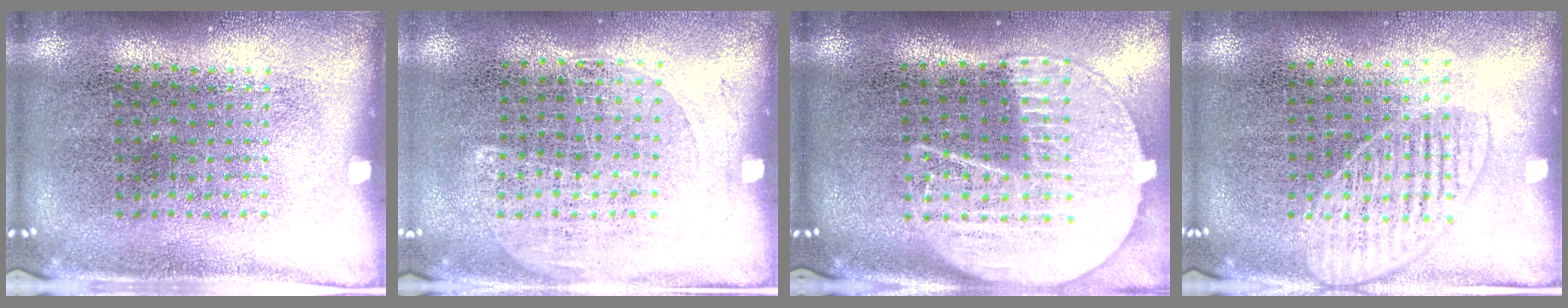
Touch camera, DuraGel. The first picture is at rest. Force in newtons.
{"total": 1.3, "press": 1.0, "slide": 0.7}
{"total": 2.0, "press": 1.8, "slide": 1.0}
{"total": 1.3, "press": 1.2, "slide": 0.6}